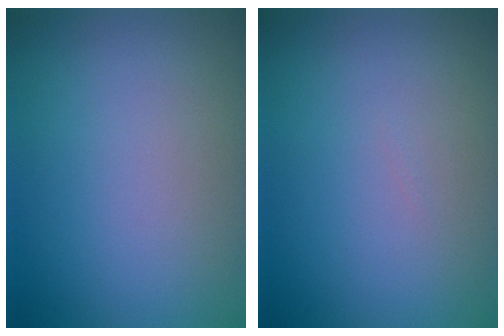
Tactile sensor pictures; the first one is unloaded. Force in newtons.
{"total": 0.0}